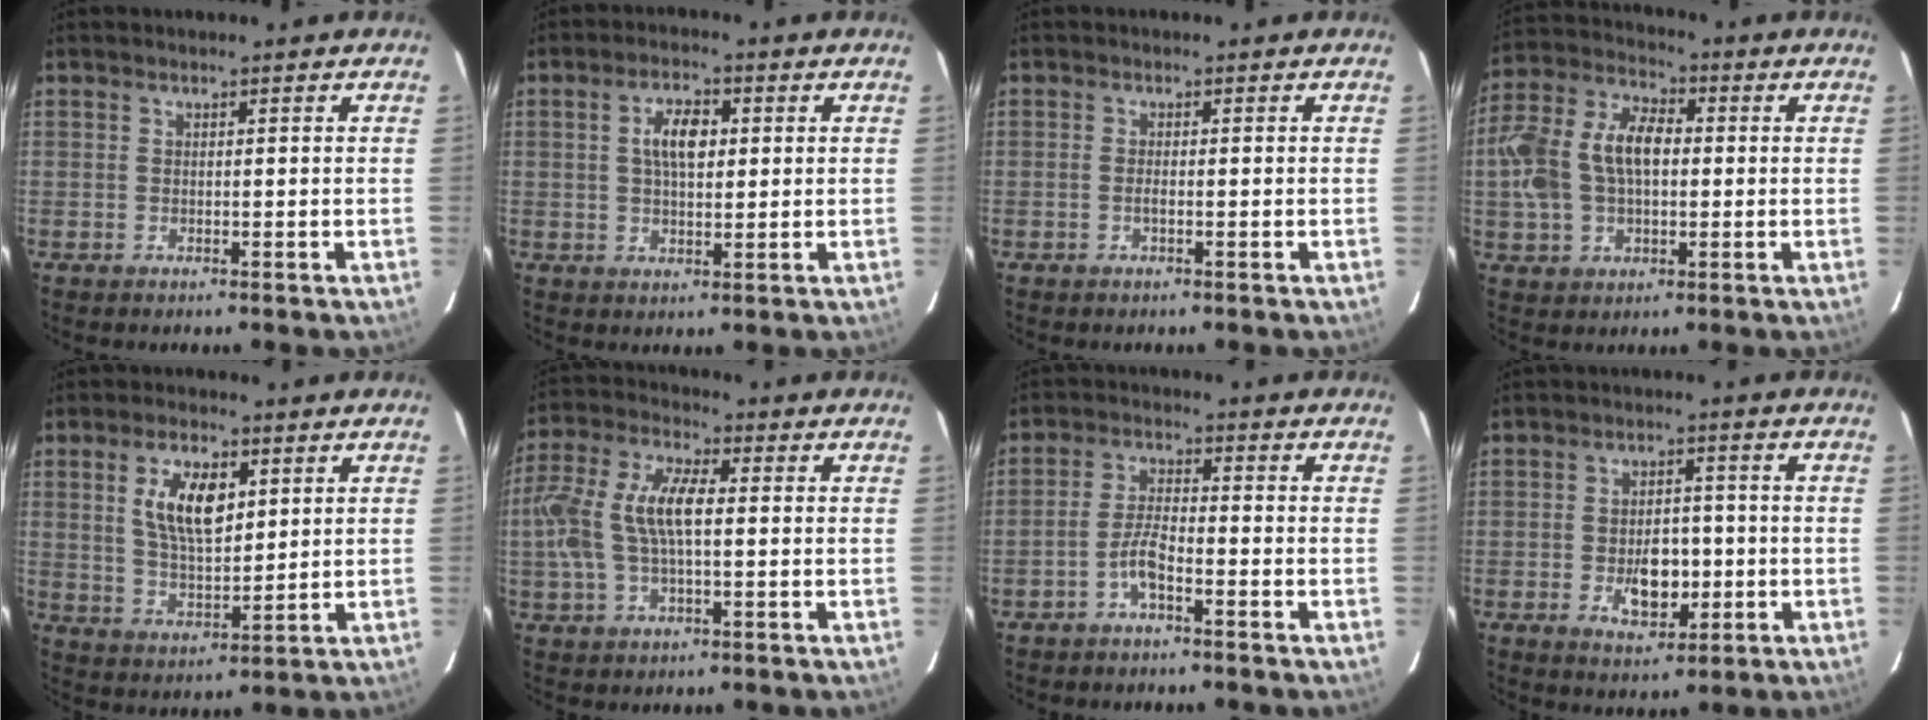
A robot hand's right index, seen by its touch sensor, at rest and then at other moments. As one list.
[{"total": 5.8, "force": [1.2, 2.9, 4.9], "torque": [-0.087, 0.012, 0.023]}, {"total": 1.5, "force": [-0.6, 0.2, 1.3], "torque": [-0.027, -0.001, -0.012]}, {"total": 15.0, "force": [0.3, 9.8, 11.4], "torque": [-0.248, 0.025, 0.005]}, {"total": 9.9, "force": [3.3, 4.7, 8.1], "torque": [-0.151, 0.005, 0.067]}, {"total": 12.8, "force": [0.3, 5.6, 11.5], "torque": [-0.243, 0.016, 0.004]}, {"total": 4.0, "force": [-2.5, 0.9, 3.0], "torque": [-0.068, 0.009, -0.050]}, {"total": 7.3, "force": [-1.7, 4.7, 5.3], "torque": [-0.092, 0.003, -0.017]}]